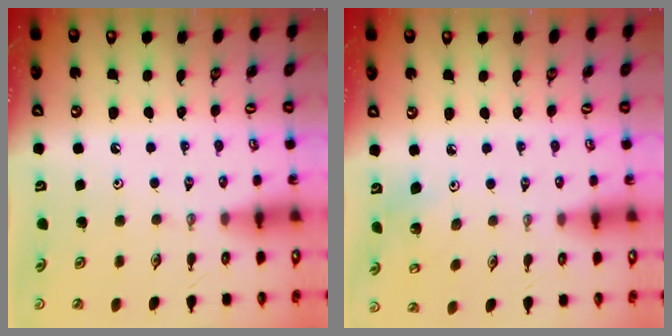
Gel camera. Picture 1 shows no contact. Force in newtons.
{"total": 5.8, "press": 5.7, "slide": 1.2}